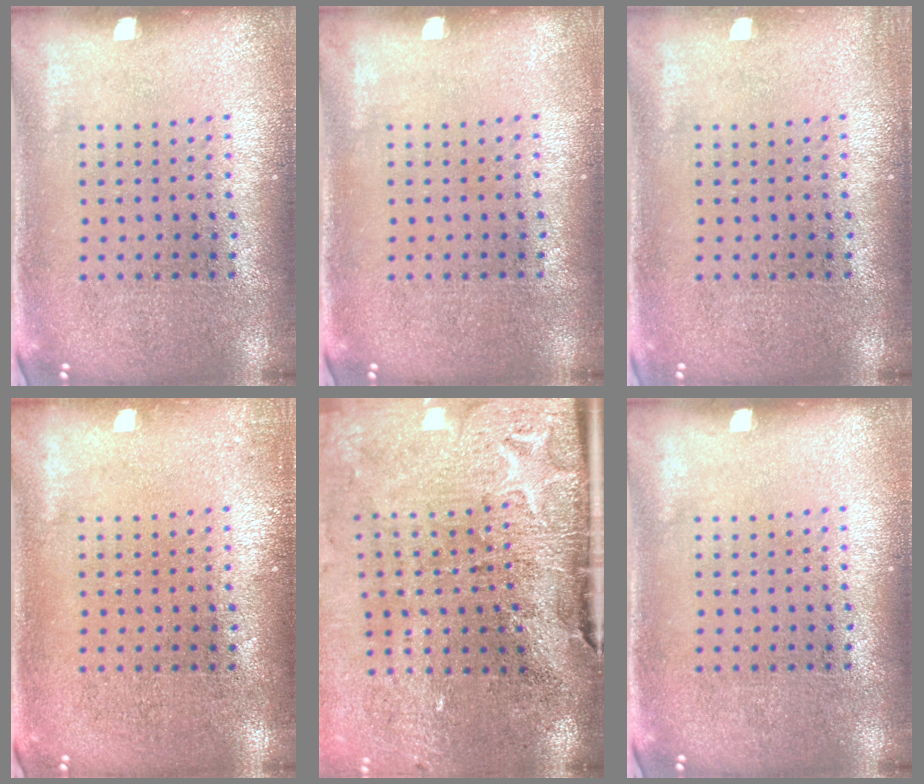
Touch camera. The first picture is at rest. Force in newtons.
{"total": 0.0}
{"total": 0.7, "press": 0.7, "slide": 0.0}
{"total": 0.7, "press": 0.7, "slide": 0.2}
{"total": 4.1, "press": 3.4, "slide": 2.3}
{"total": 0.0}